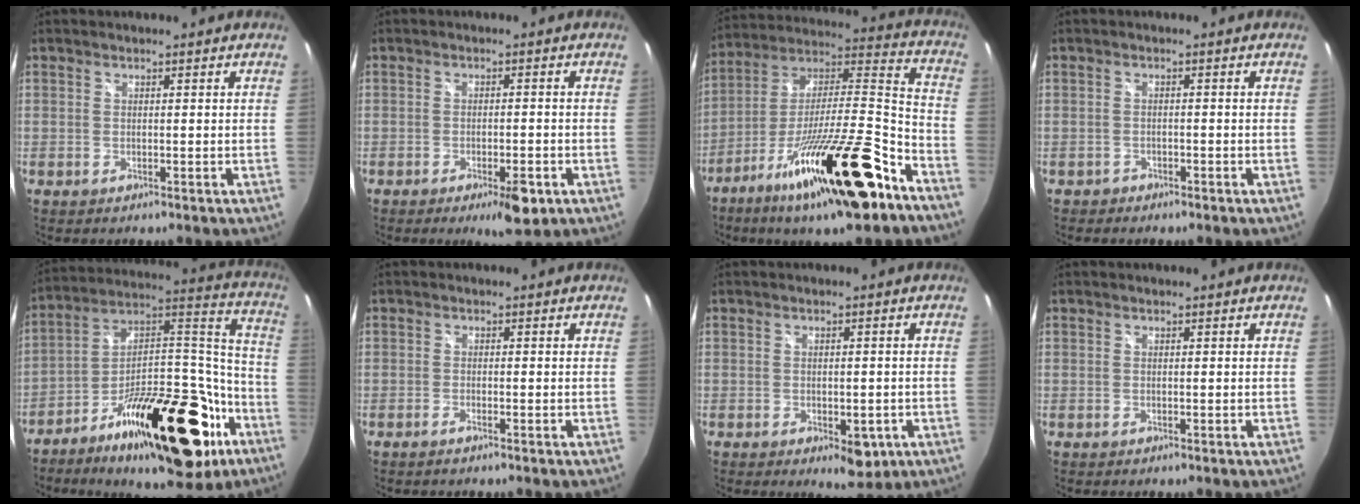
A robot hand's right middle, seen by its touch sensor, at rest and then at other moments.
{"total": 5.9, "force": [-3.3, 1.5, 4.7], "torque": [-0.078, -0.006, -0.042]}
{"total": 27.0, "force": [-16.2, 4.8, 21.1], "torque": [-0.344, -0.021, -0.266]}
{"total": 1.6, "force": [-1.3, 0.8, 0.2], "torque": [-0.009, 0.001, -0.020]}
{"total": 27.5, "force": [-14.7, 10.9, 20.6], "torque": [-0.291, 0.035, -0.226]}
{"total": 1.1, "force": [-0.8, 0.0, 0.7], "torque": [-0.016, -0.002, -0.018]}
{"total": 5.7, "force": [-2.5, 3.0, 4.2], "torque": [-0.059, -0.012, -0.027]}
{"total": 0.0}